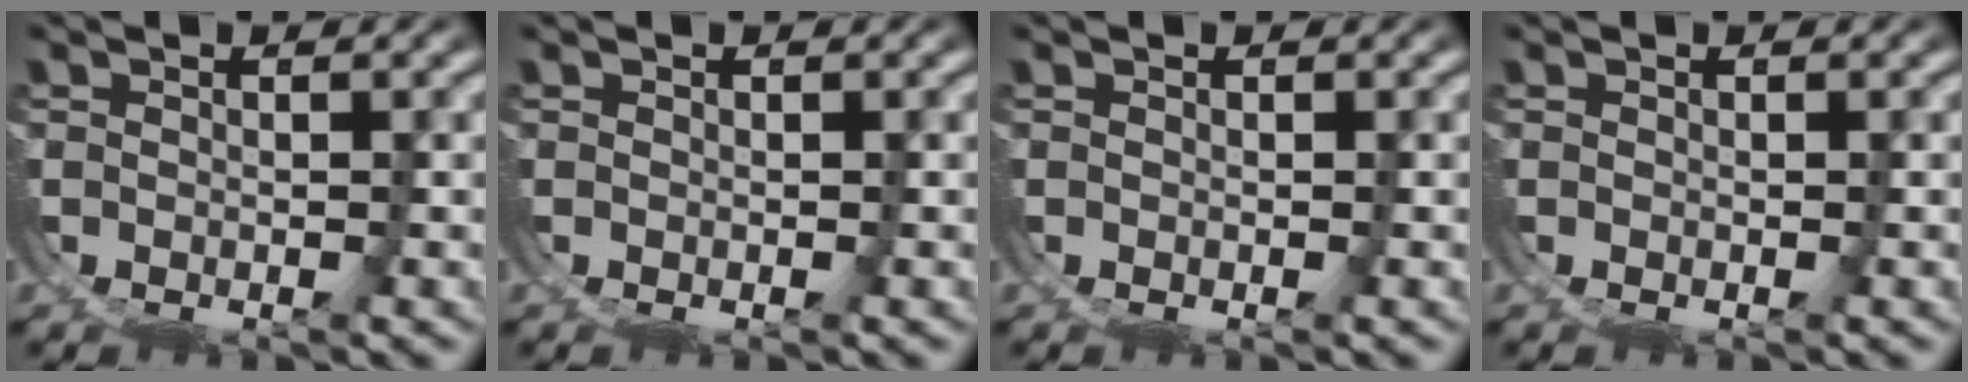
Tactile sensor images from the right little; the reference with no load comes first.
{"total": 0.0}
{"total": 0.0}
{"total": 0.0}